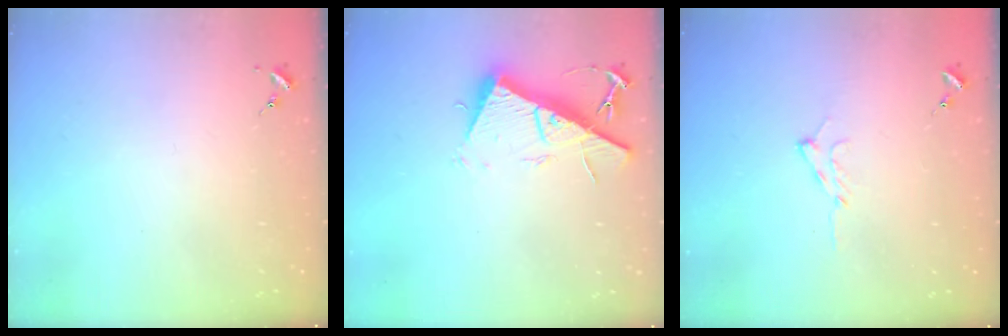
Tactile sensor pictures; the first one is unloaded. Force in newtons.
{"total": 14.6, "press": 14.6, "slide": 0.4}
{"total": 7.4, "press": 7.3, "slide": 0.8}